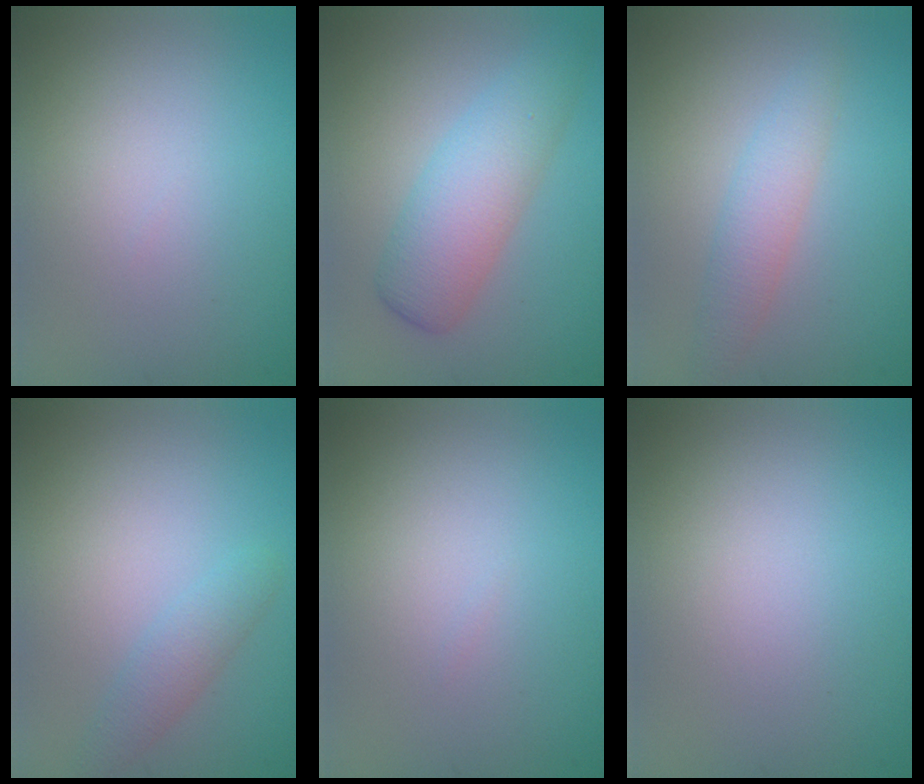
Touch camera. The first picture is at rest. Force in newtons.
{"total": 5.0, "press": 5.0, "slide": 0.3}
{"total": 2.4, "press": 2.4, "slide": 0.0}
{"total": 1.9, "press": 1.9, "slide": 0.1}
{"total": 0.0}
{"total": 0.0}